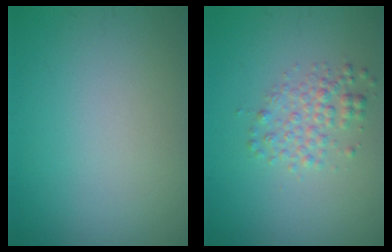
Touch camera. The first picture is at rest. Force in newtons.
{"total": 2.5, "press": 2.5, "slide": 0.1}